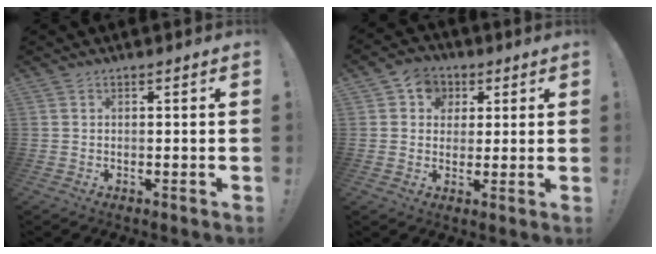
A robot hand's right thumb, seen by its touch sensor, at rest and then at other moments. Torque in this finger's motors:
{"motor_torque": [-0.13, -0.04, 0.13, -0.07, 0.00]}